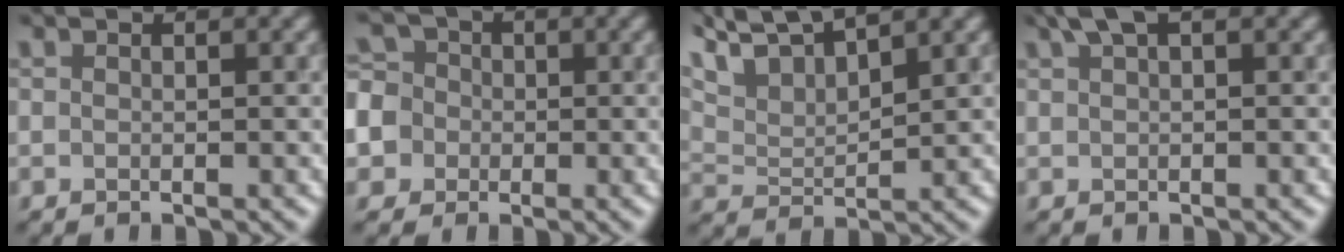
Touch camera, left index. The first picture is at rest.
{"total": 6.9, "force": [-1.9, 6.4, 2.0], "torque": [-0.058, 0.014, -0.060]}
{"total": 7.2, "force": [6.2, 1.3, 3.3], "torque": [-0.072, 0.021, 0.109]}
{"total": 2.0, "force": [1.4, 0.4, 1.5], "torque": [-0.018, 0.010, 0.023]}